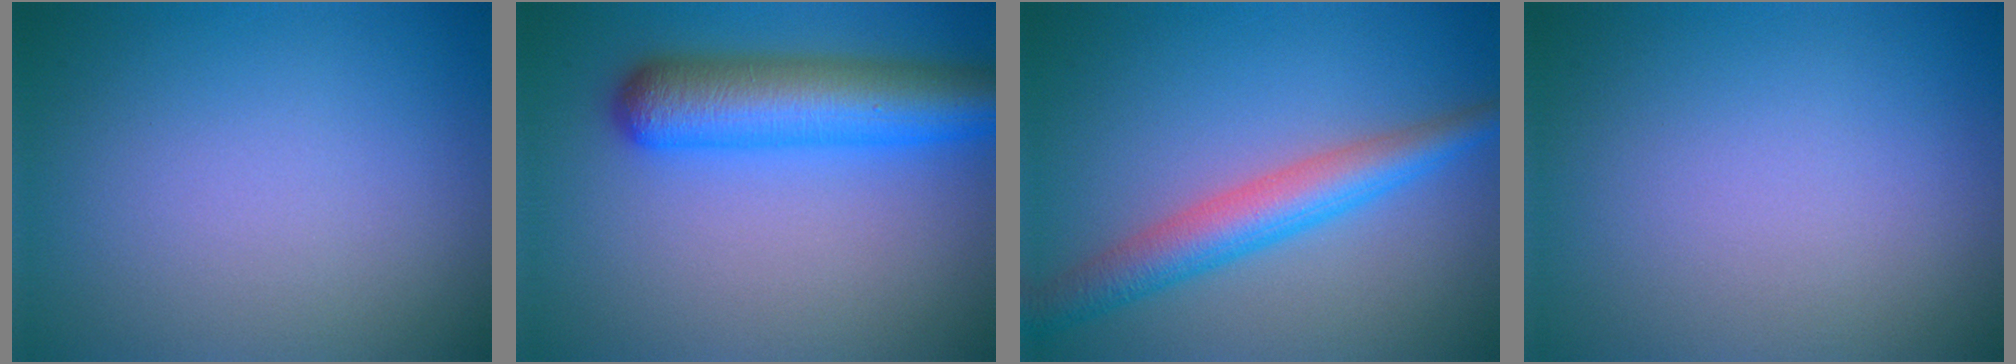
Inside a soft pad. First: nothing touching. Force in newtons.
{"total": 7.5, "press": 7.5, "slide": 0.2}
{"total": 4.8, "press": 4.8, "slide": 0.0}
{"total": 0.0}